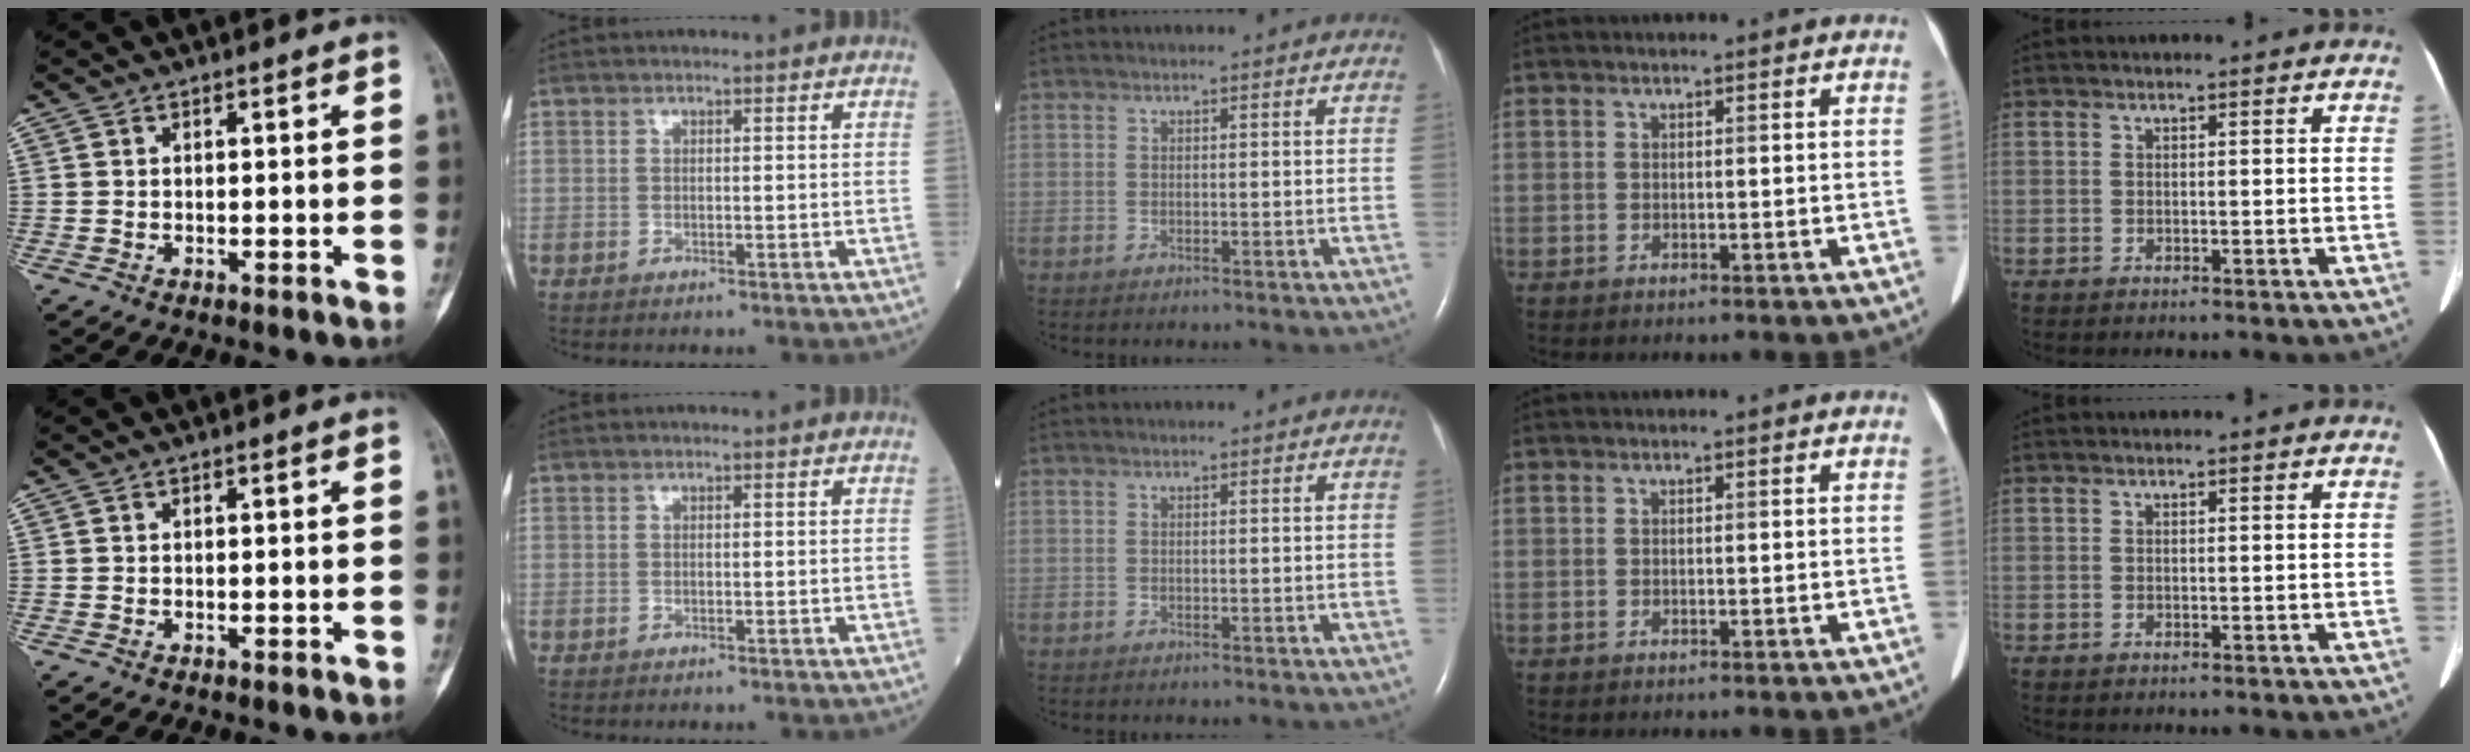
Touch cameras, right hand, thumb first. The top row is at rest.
{}